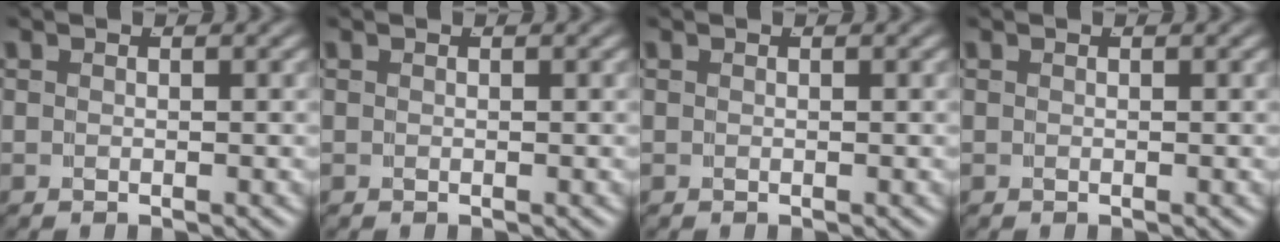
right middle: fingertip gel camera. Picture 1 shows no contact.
{"total": 0.0}
{"total": 0.0}
{"total": 0.0}